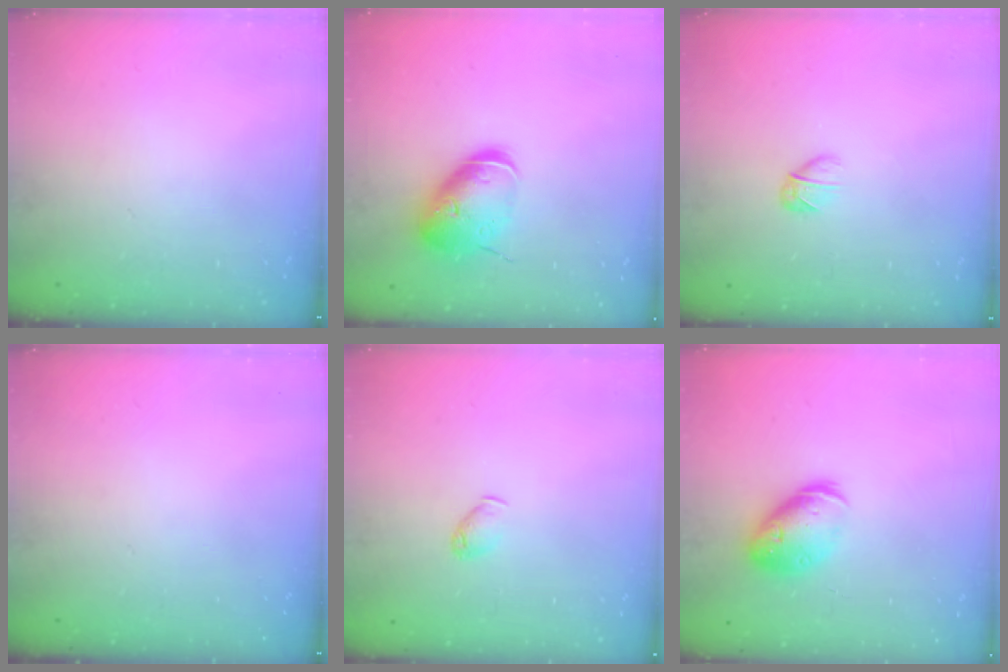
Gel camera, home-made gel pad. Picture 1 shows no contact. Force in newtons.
{"total": 14.1, "press": 14.0, "slide": 2.0}
{"total": 2.7, "press": 2.7, "slide": 0.7}
{"total": 0.0}
{"total": 3.3, "press": 3.2, "slide": 0.7}
{"total": 15.0, "press": 14.8, "slide": 2.2}